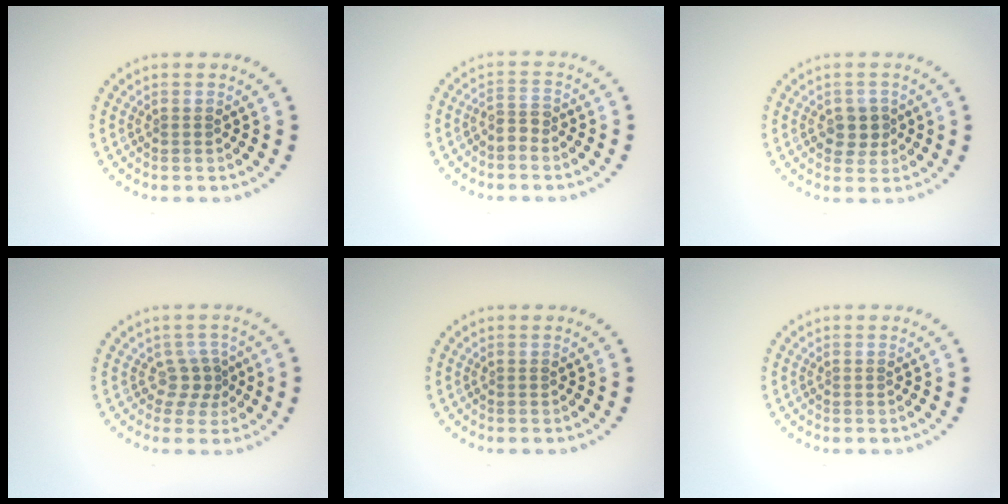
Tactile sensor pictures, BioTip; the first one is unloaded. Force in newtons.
{"total": 1.9, "press": 1.5, "slide": 1.2}
{"total": 2.6, "press": 2.5, "slide": 0.7}
{"total": 2.1, "press": 1.5, "slide": 1.4}
{"total": 0.0}
{"total": 0.0}